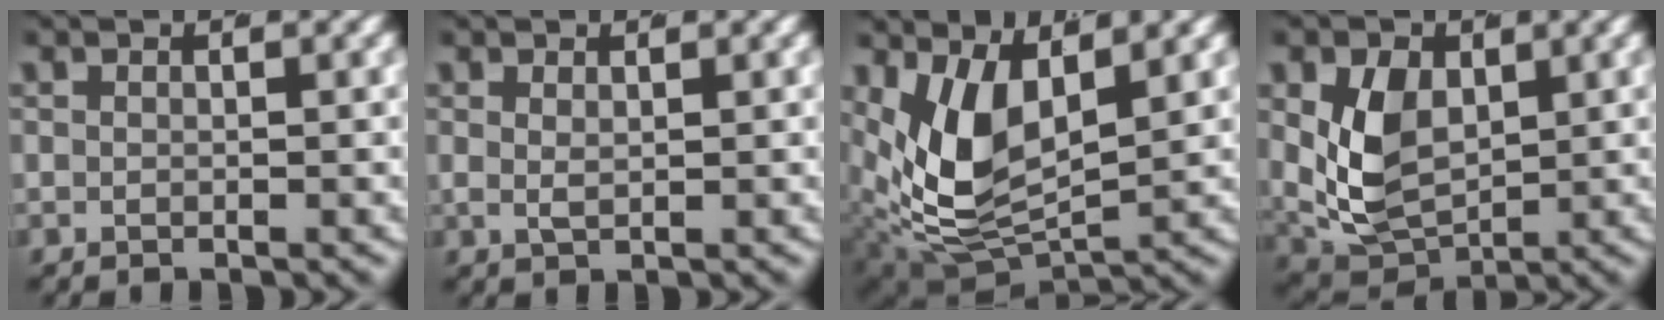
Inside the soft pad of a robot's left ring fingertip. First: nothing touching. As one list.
[{"total": 0.9, "force": [0.5, 0.3, 0.6], "torque": [-0.020, -0.015, 0.021]}, {"total": 8.3, "force": [0.5, 5.2, 6.4], "torque": [-0.141, -0.046, 0.035]}, {"total": 7.0, "force": [0.8, 5.2, 4.6], "torque": [-0.098, -0.031, 0.029]}]